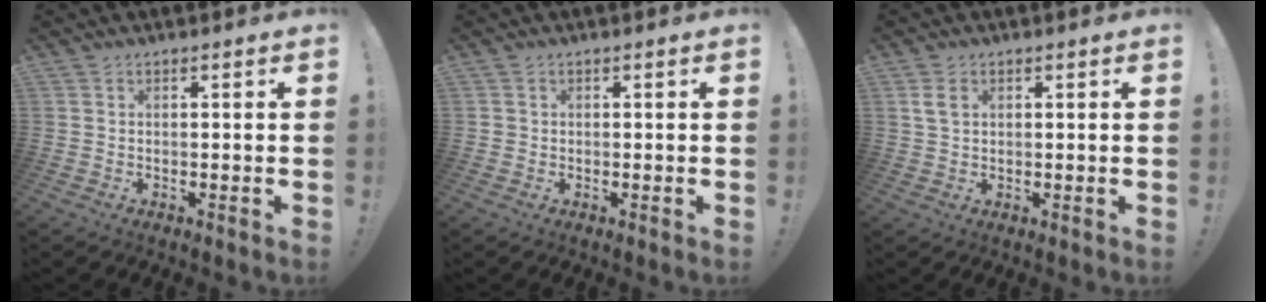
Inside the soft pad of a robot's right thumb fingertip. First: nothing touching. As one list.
[{"total": 1.0, "force": [0.0, 0.9, 0.1], "torque": [-0.008, 0.005, 0.001]}, {"total": 3.3, "force": [1.5, 2.0, 2.2], "torque": [-0.030, -0.002, 0.025]}]